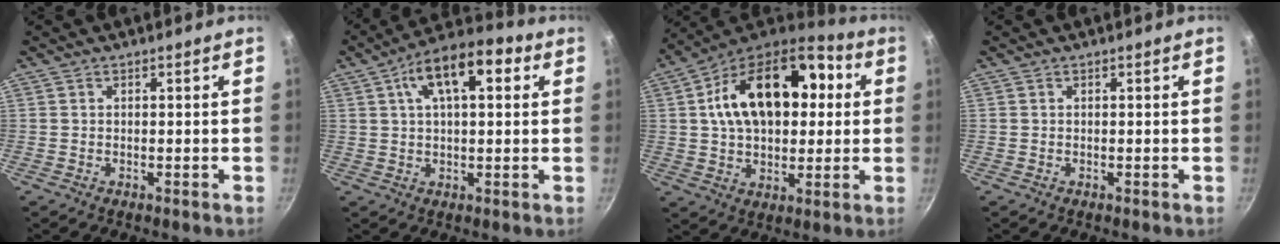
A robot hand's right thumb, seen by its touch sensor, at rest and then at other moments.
{"total": 13.3, "force": [4.4, 6.2, 10.8], "torque": [-0.156, 0.020, 0.061]}
{"total": 23.2, "force": [4.6, 14.5, 17.5], "torque": [-0.270, 0.025, 0.062]}
{"total": 0.0}